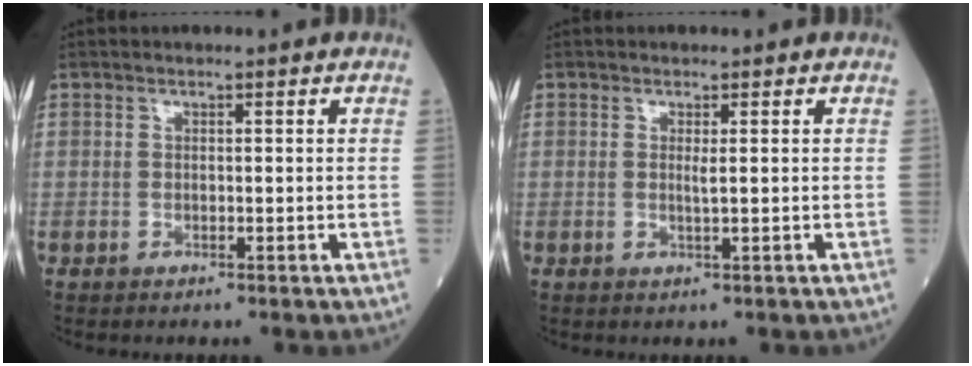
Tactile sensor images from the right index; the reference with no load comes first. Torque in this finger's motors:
{"motor_torque": [-0.13, -0.03, -0.01, -0.01]}